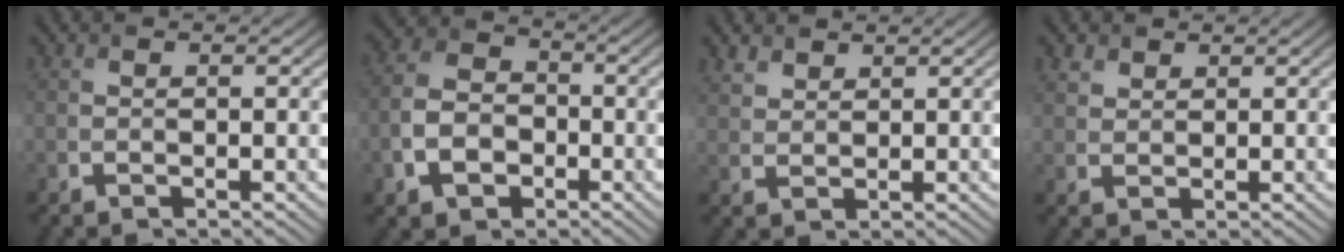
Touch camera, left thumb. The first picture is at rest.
{"total": 6.6, "force": [-2.6, 4.9, 3.6], "torque": [-0.085, -0.006, -0.059]}
{"total": 2.7, "force": [2.1, 1.3, 0.9], "torque": [-0.027, 0.002, 0.052]}
{"total": 2.1, "force": [1.5, 1.3, 0.5], "torque": [-0.017, 0.001, 0.035]}